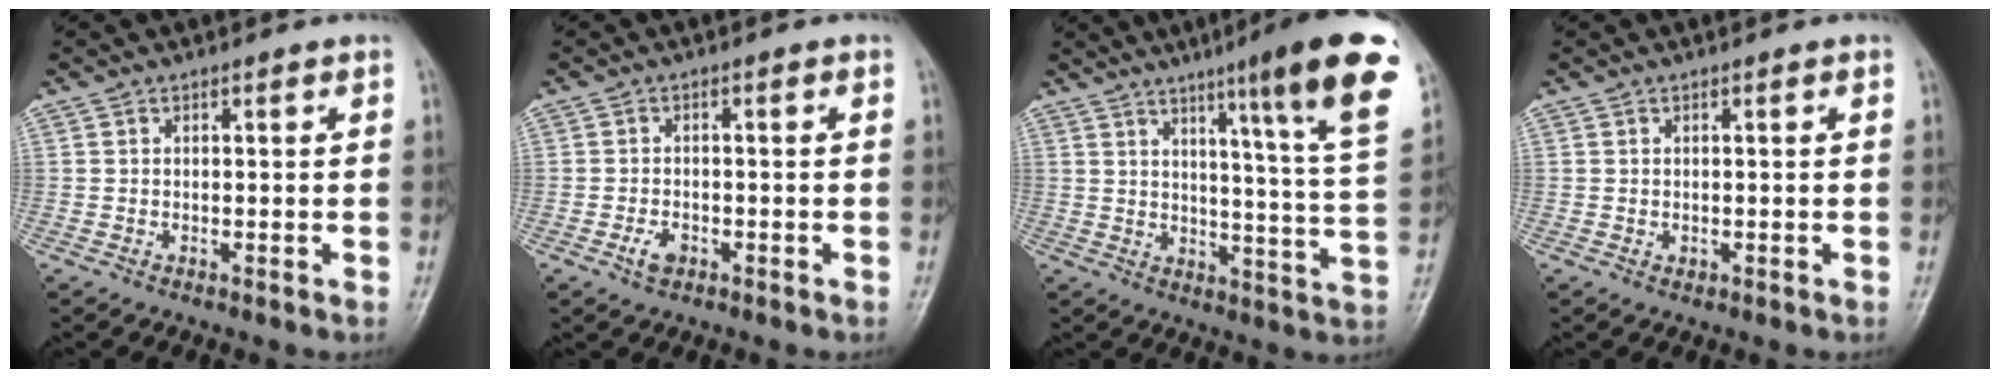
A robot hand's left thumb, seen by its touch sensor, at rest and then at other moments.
{"total": 2.5, "force": [-1.3, 1.5, 1.6], "torque": [-0.030, 0.005, -0.021]}
{"total": 19.0, "force": [10.6, 1.1, 15.7], "torque": [-0.195, -0.052, 0.135]}
{"total": 0.5, "force": [0.0, 0.4, 0.3], "torque": [-0.002, -0.001, 0.001]}